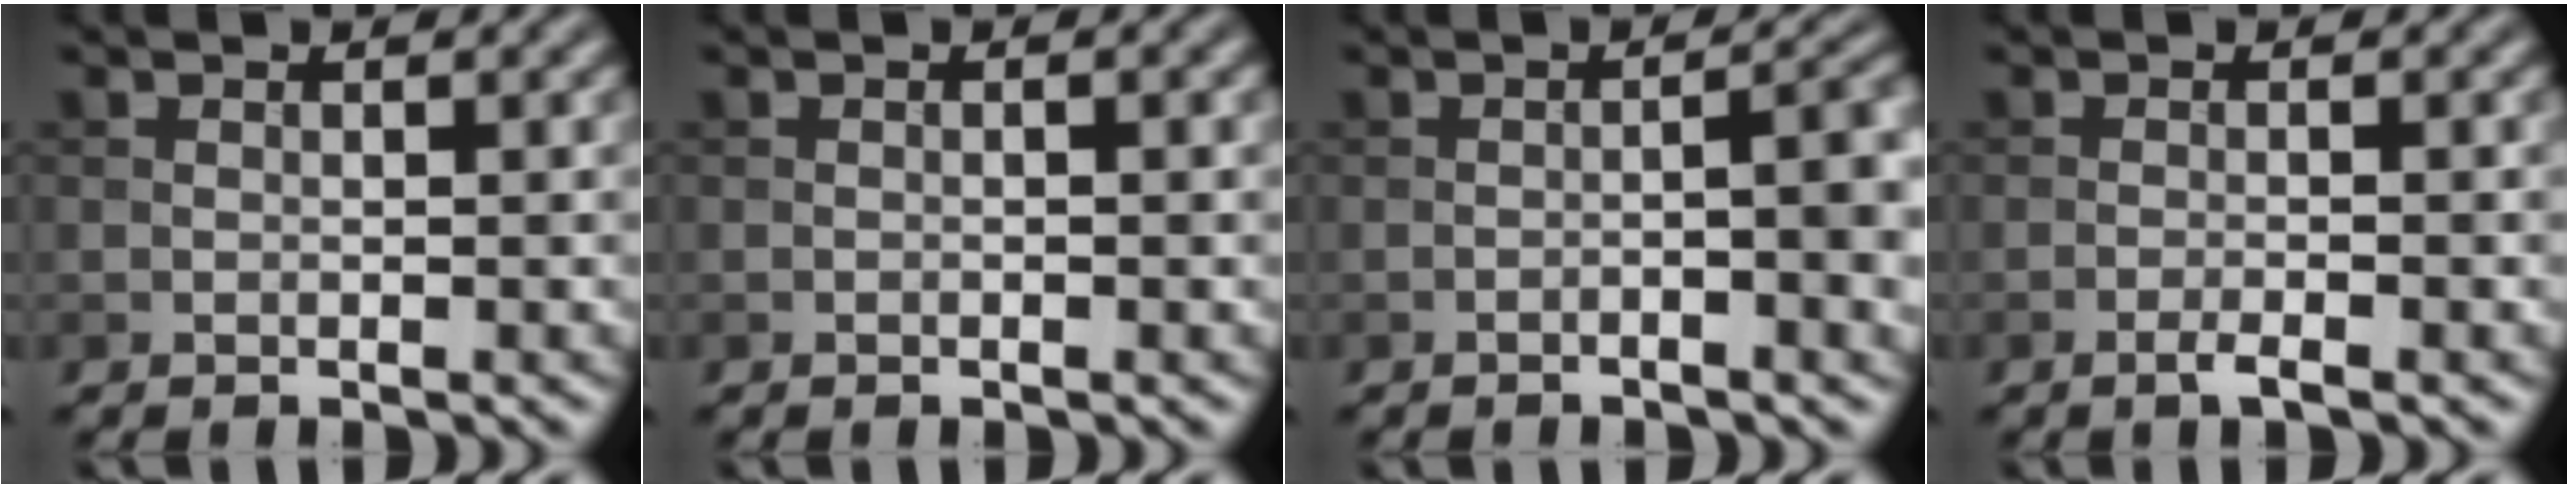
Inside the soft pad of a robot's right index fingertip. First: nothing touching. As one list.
[{"total": 0.9, "force": [-0.1, 0.1, 0.8], "torque": [-0.014, -0.005, -0.005]}, {"total": 4.9, "force": [-1.4, 1.2, 4.5], "torque": [-0.062, 0.007, -0.023]}, {"total": 1.4, "force": [-0.8, 0.2, 1.1], "torque": [-0.017, 0.001, -0.019]}]